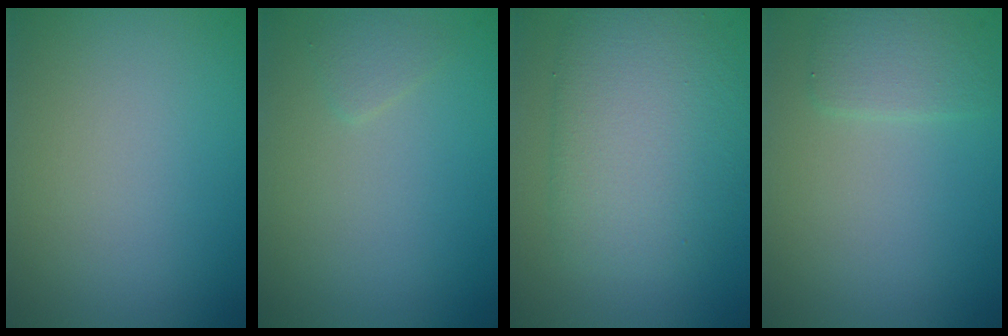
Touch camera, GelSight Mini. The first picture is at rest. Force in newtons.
{"total": 0.8, "press": 0.8, "slide": 0.1}
{"total": 6.1, "press": 6.1, "slide": 0.2}
{"total": 2.0, "press": 2.0, "slide": 0.2}